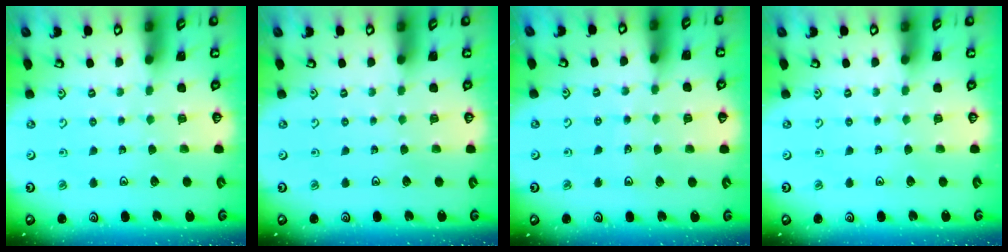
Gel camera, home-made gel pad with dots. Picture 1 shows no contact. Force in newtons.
{"total": 0.0}
{"total": 3.2, "press": 2.4, "slide": 2.2}
{"total": 0.0}